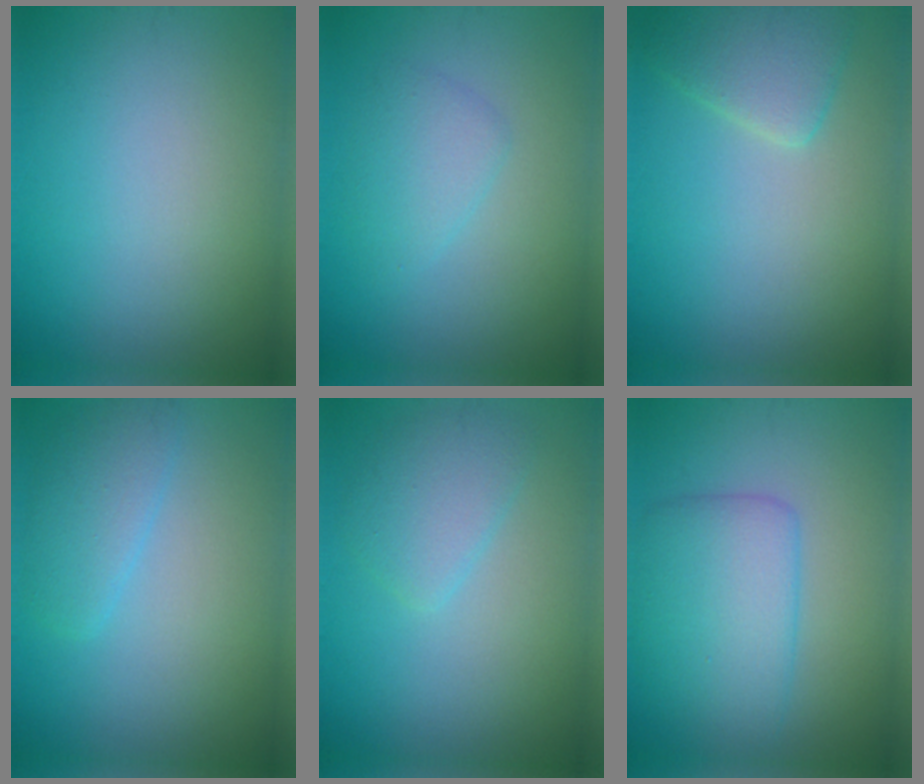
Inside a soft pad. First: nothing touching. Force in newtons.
{"total": 2.3, "press": 2.3, "slide": 0.1}
{"total": 3.2, "press": 3.2, "slide": 0.3}
{"total": 2.7, "press": 2.7, "slide": 0.1}
{"total": 2.7, "press": 2.7, "slide": 0.2}
{"total": 5.5, "press": 5.5, "slide": 0.2}